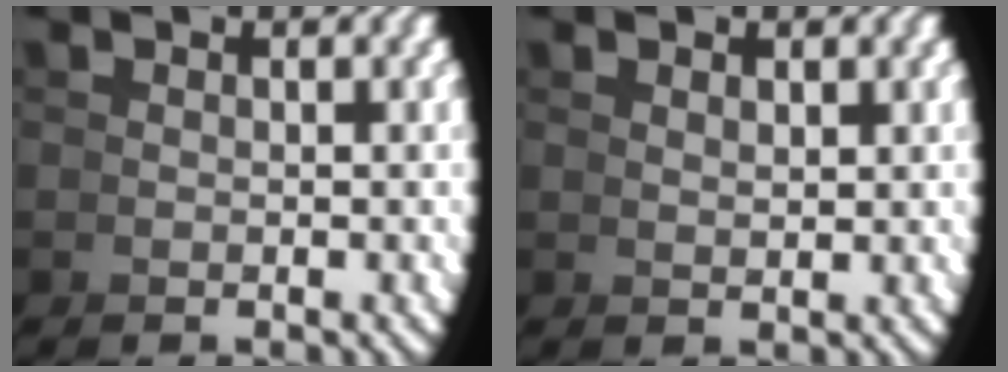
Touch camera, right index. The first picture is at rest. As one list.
[{"total": 1.6, "force": [1.3, -1.0, -0.1], "torque": [0.009, 0.001, 0.030]}]